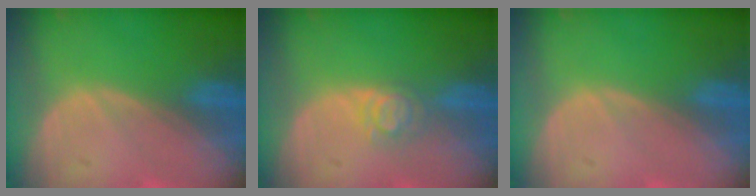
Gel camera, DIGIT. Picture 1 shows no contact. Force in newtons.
{"total": 2.9, "press": 2.9, "slide": 0.3}
{"total": 0.0}